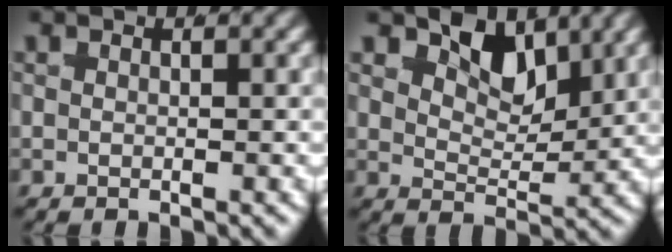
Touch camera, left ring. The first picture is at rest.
{"total": 6.4, "force": [3.1, 4.1, 3.8], "torque": [-0.075, -0.012, 0.048]}